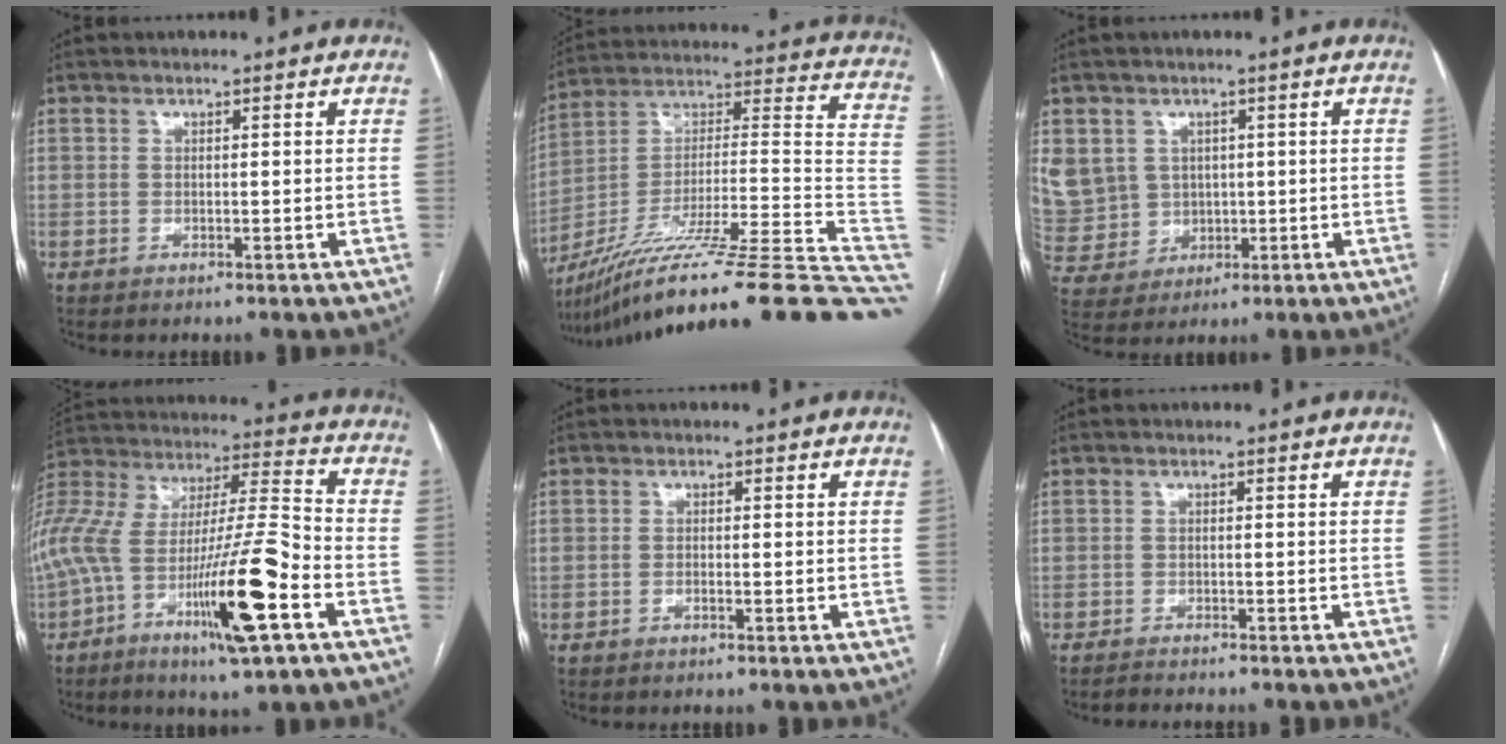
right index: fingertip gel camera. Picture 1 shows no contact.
{"total": 37.2, "force": [-28.0, 1.1, 24.5], "torque": [-0.269, -0.023, -0.424]}
{"total": 14.3, "force": [2.3, 13.5, 4.2], "torque": [-0.156, 0.047, 0.074]}
{"total": 28.4, "force": [-11.8, 5.6, 25.1], "torque": [-0.527, -0.026, -0.217]}
{"total": 0.9, "force": [-0.5, 0.2, 0.7], "torque": [-0.014, 0.004, -0.009]}
{"total": 4.4, "force": [-4.1, 0.6, 1.4], "torque": [-0.019, -0.009, -0.061]}